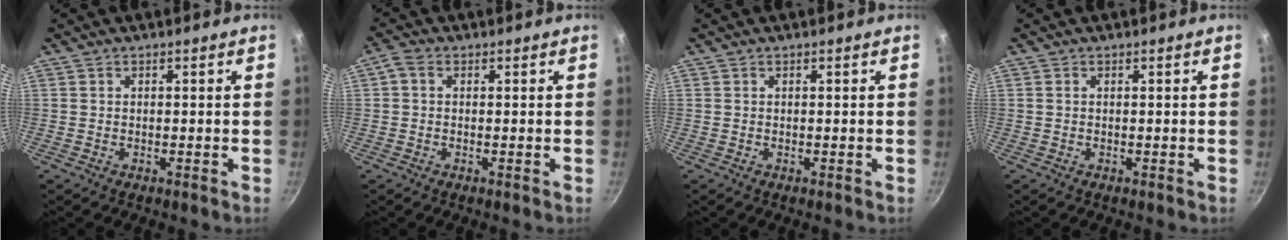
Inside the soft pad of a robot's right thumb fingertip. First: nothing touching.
{"total": 2.3, "force": [0.3, 1.7, 1.6], "torque": [-0.035, 0.010, 0.000]}
{"total": 0.0}
{"total": 0.0}